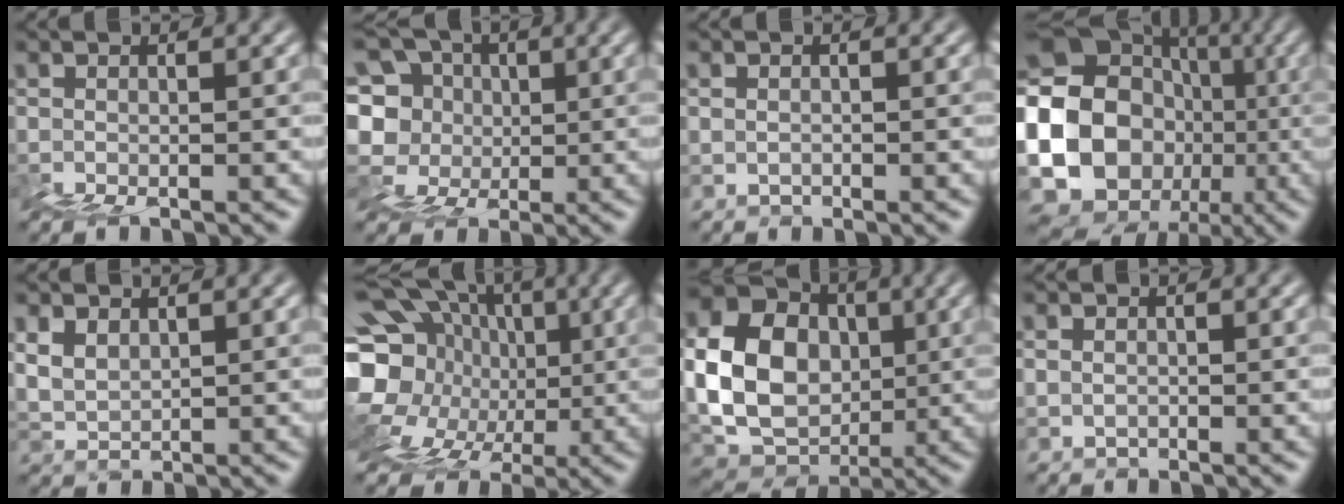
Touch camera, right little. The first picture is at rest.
{"total": 8.5, "force": [4.0, 6.6, 3.6], "torque": [-0.083, 0.041, 0.039]}
{"total": 1.8, "force": [1.0, -0.7, -1.3], "torque": [0.037, 0.000, 0.023]}
{"total": 15.1, "force": [-0.3, 13.5, 6.9], "torque": [-0.112, -0.010, -0.015]}
{"total": 2.8, "force": [2.7, 0.8, 0.1], "torque": [-0.006, 0.012, 0.060]}
{"total": 16.2, "force": [1.0, 13.8, 8.4], "torque": [-0.190, 0.012, 0.009]}
{"total": 9.0, "force": [1.5, 7.3, 5.1], "torque": [-0.091, -0.005, 0.034]}
{"total": 1.7, "force": [1.3, -0.2, -1.0], "torque": [0.042, 0.009, 0.018]}